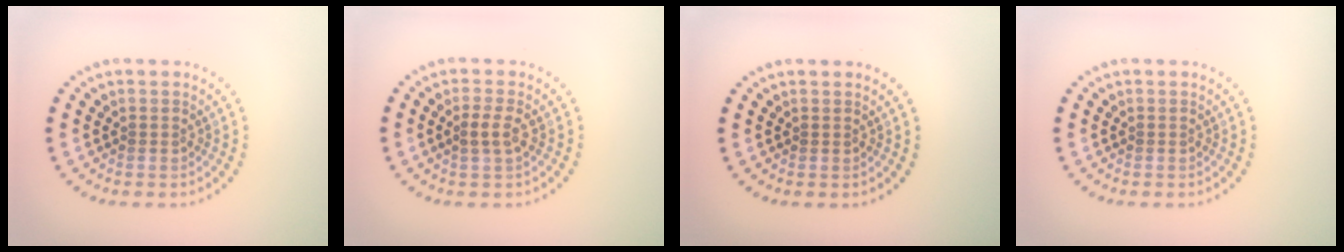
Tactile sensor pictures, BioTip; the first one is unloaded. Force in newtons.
{"total": 1.8, "press": 1.7, "slide": 0.5}
{"total": 0.0}
{"total": 0.0}